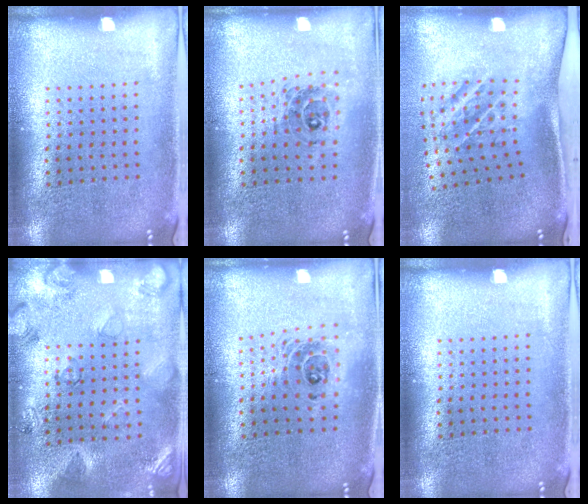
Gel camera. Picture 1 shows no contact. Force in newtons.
{"total": 0.7, "press": 0.7, "slide": 0.1}
{"total": 2.2, "press": 1.3, "slide": 1.9}
{"total": 2.6, "press": 1.7, "slide": 1.9}
{"total": 1.5, "press": 1.2, "slide": 0.8}
{"total": 0.0}